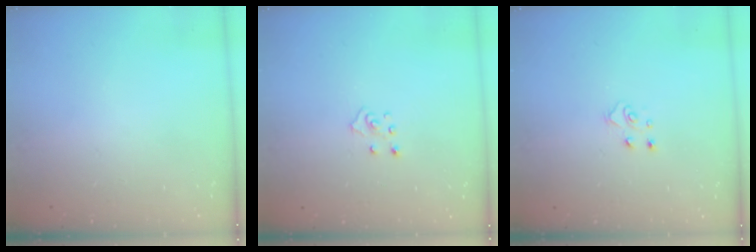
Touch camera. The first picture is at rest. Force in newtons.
{"total": 2.7, "press": 2.7, "slide": 0.2}
{"total": 4.8, "press": 4.8, "slide": 0.5}